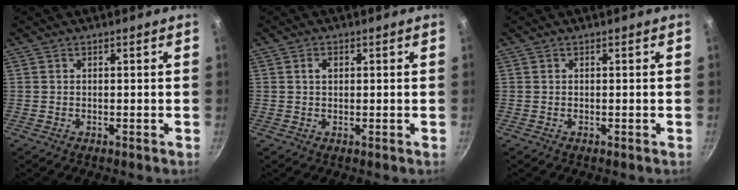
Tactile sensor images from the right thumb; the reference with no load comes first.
{"total": 1.7, "force": [0.4, 1.2, 1.1], "torque": [-0.013, 0.004, 0.007]}
{"total": 0.0}